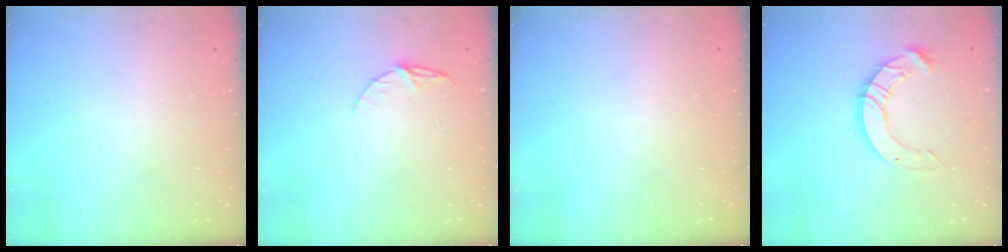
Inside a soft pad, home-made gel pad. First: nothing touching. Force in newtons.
{"total": 7.0, "press": 6.9, "slide": 0.6}
{"total": 0.0}
{"total": 10.2, "press": 10.2, "slide": 1.2}